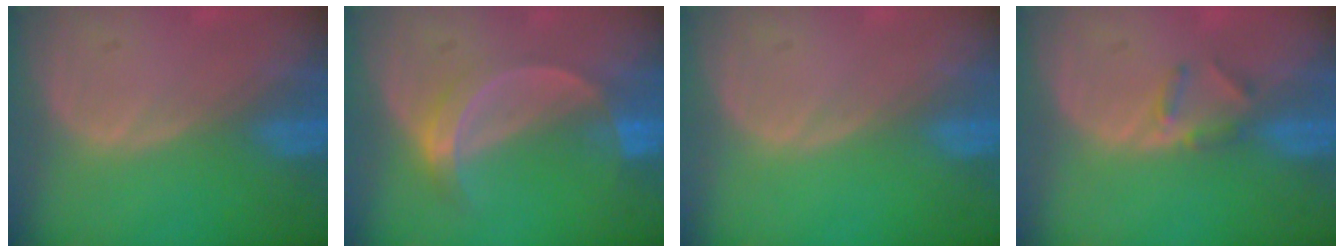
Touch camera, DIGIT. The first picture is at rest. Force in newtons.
{"total": 5.2, "press": 4.7, "slide": 2.2}
{"total": 0.0}
{"total": 2.3, "press": 2.1, "slide": 0.9}